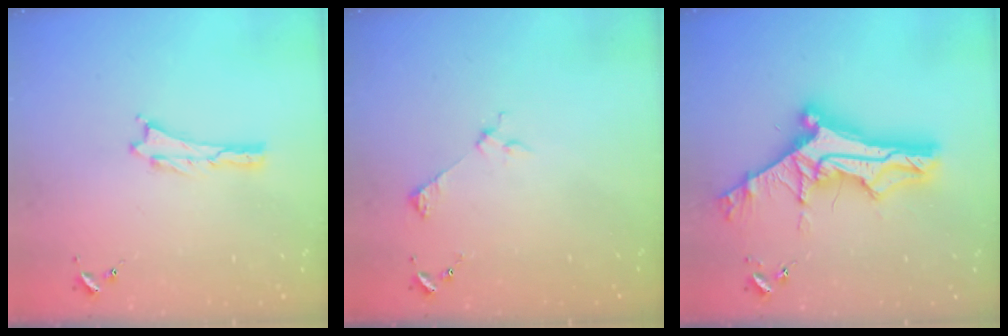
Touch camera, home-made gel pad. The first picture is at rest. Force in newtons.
{"total": 2.5, "press": 2.5, "slide": 0.2}
{"total": 13.2, "press": 13.1, "slide": 1.4}